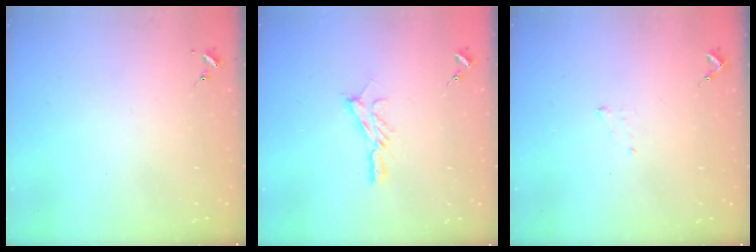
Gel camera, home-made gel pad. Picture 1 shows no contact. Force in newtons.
{"total": 8.3, "press": 8.3, "slide": 0.6}
{"total": 3.8, "press": 3.8, "slide": 0.5}